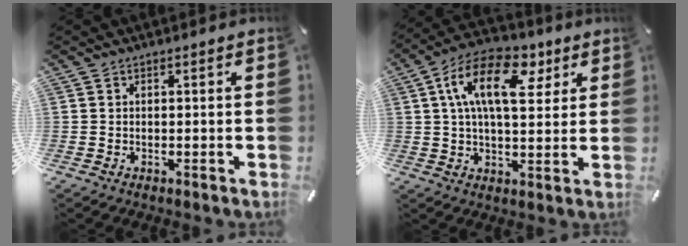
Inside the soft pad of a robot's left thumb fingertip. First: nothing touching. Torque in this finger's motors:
{"motor_torque": [0.53, 0.53, 1.71, -1.05, 0.43]}